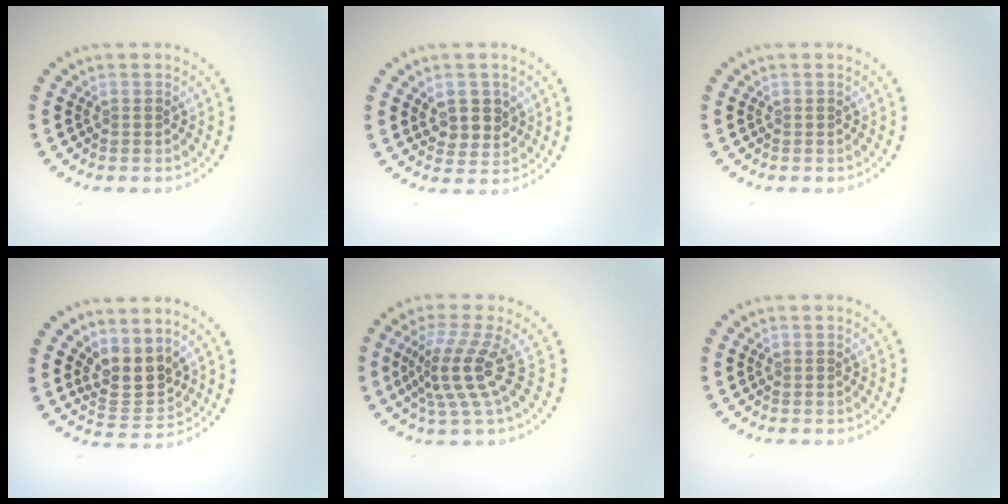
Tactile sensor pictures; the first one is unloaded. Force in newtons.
{"total": 2.9, "press": 2.8, "slide": 0.9}
{"total": 0.0}
{"total": 3.4, "press": 2.9, "slide": 1.8}
{"total": 4.2, "press": 2.8, "slide": 3.1}
{"total": 0.0}